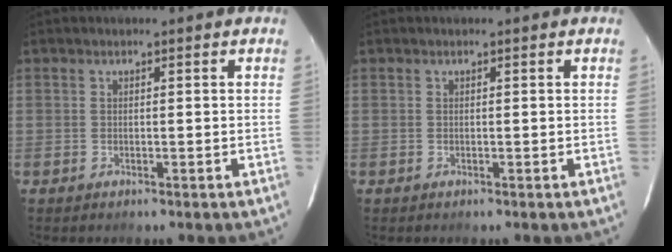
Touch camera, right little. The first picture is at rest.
{"total": 0.0}